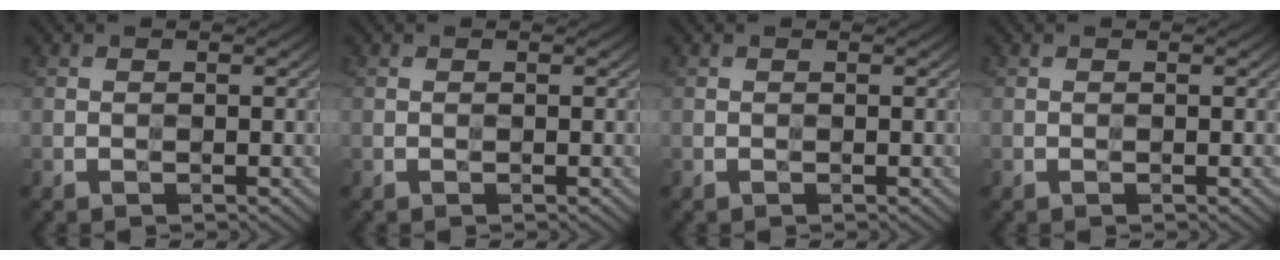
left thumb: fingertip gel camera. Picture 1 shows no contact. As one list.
[{"total": 0.0}, {"total": 0.0}, {"total": 0.0}]